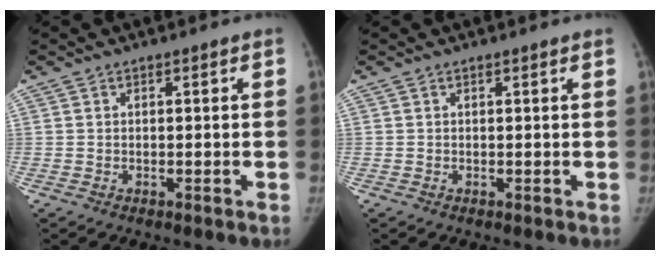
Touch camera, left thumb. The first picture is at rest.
{"total": 0.6, "force": [0.4, -0.2, 0.4], "torque": [-0.013, 0.002, 0.010]}